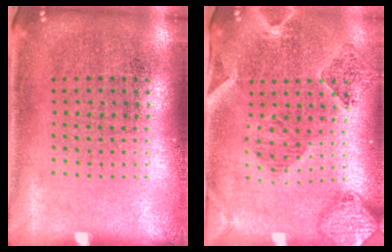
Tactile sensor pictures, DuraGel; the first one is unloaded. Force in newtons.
{"total": 0.9, "press": 0.9, "slide": 0.3}